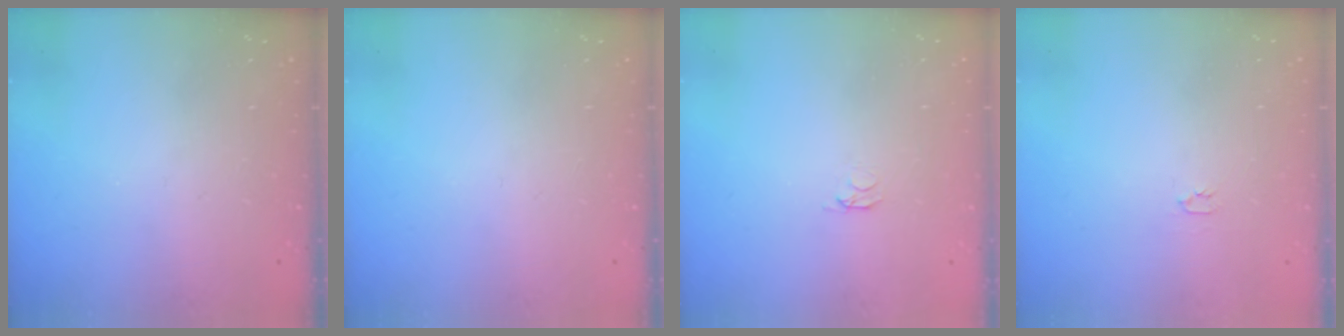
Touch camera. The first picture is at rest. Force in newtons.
{"total": 0.0}
{"total": 2.1, "press": 2.0, "slide": 0.3}
{"total": 2.0, "press": 2.0, "slide": 0.3}